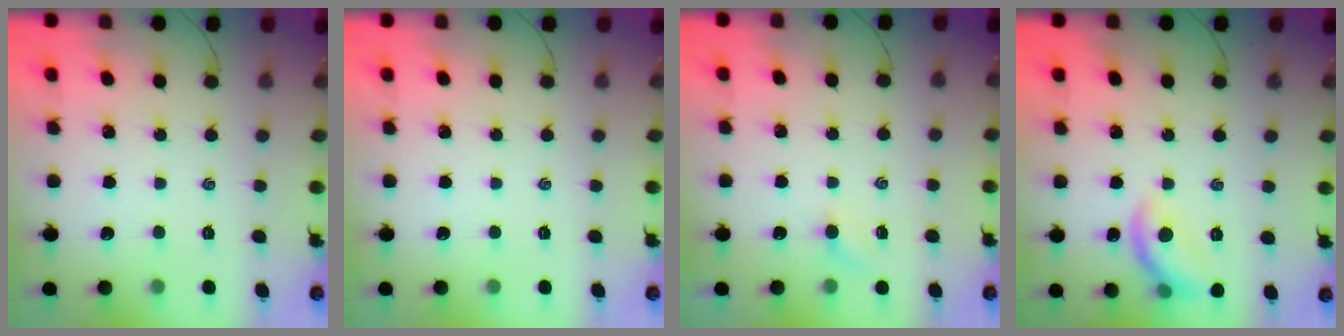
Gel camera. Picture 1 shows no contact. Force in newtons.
{"total": 0.0}
{"total": 2.5, "press": 2.4, "slide": 0.8}
{"total": 11.0, "press": 11.0, "slide": 0.1}